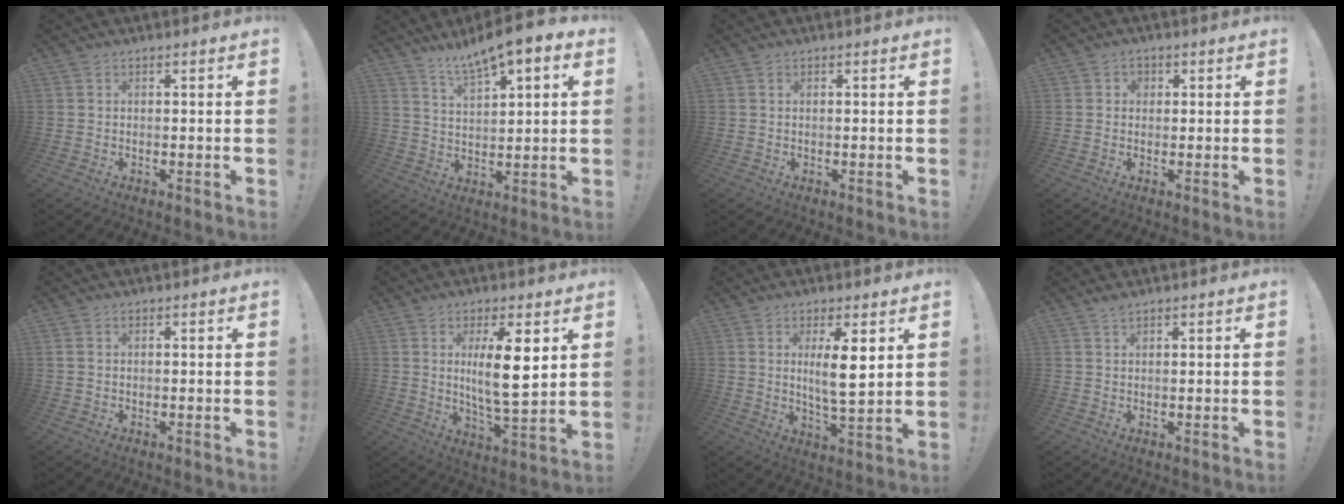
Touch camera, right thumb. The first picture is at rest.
{"total": 9.0, "force": [6.7, 2.0, 5.6], "torque": [-0.098, -0.040, 0.116]}
{"total": 0.0}
{"total": 2.1, "force": [0.3, 2.0, 0.7], "torque": [-0.008, 0.000, 0.005]}
{"total": 0.8, "force": [0.3, 0.6, 0.5], "torque": [-0.014, 0.006, 0.007]}
{"total": 12.2, "force": [2.7, 2.8, 11.6], "torque": [-0.208, -0.016, 0.037]}
{"total": 8.7, "force": [2.5, 1.6, 8.1], "torque": [-0.144, -0.012, 0.037]}
{"total": 1.6, "force": [1.3, 0.3, 0.8], "torque": [-0.013, -0.004, 0.023]}